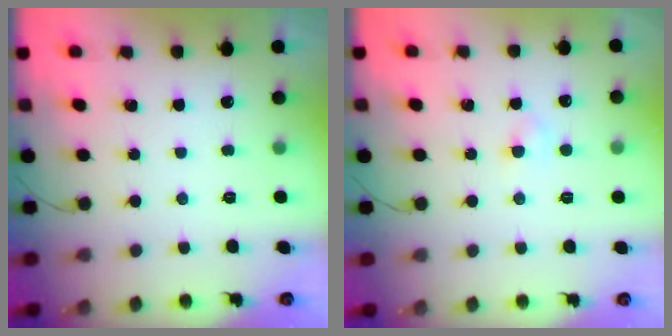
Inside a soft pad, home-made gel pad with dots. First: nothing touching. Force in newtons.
{"total": 2.0, "press": 1.8, "slide": 0.9}